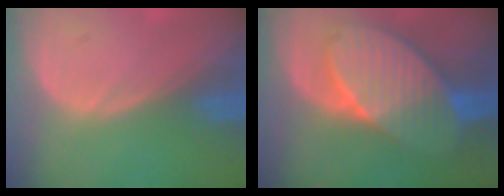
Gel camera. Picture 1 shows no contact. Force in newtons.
{"total": 9.8, "press": 9.8, "slide": 0.4}